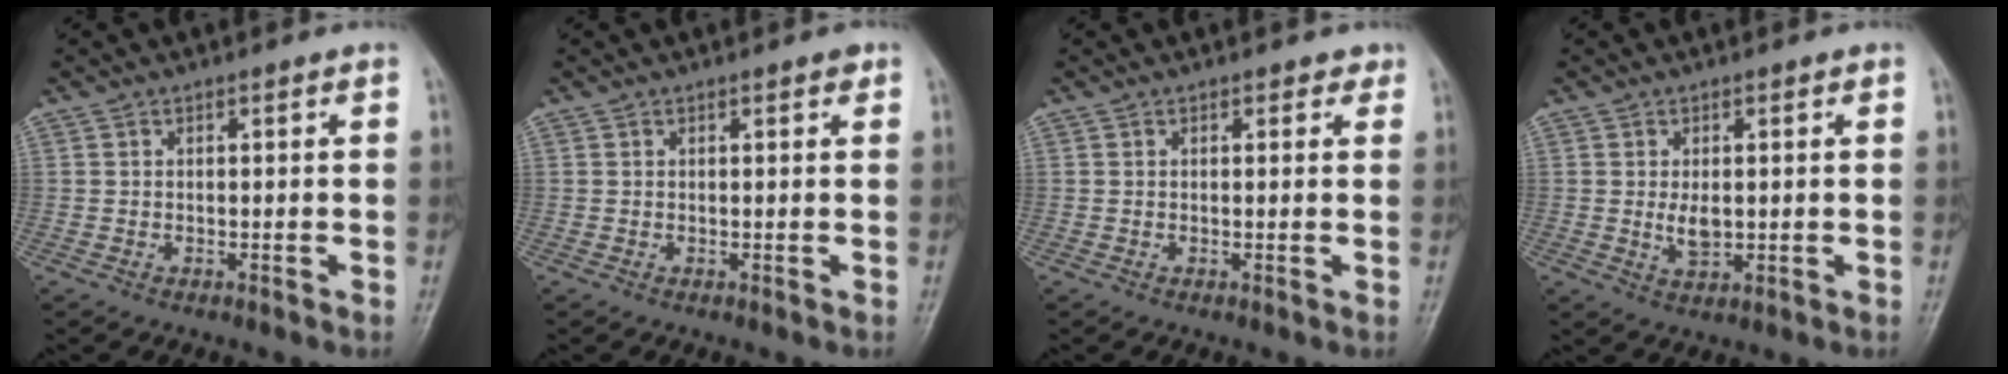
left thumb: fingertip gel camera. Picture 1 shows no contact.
{"total": 1.0, "force": [0.6, 0.4, 0.7], "torque": [-0.008, -0.001, 0.005]}
{"total": 1.3, "force": [0.9, 0.9, 0.5], "torque": [0.008, -0.003, 0.004]}
{"total": 3.4, "force": [0.2, 2.1, 2.7], "torque": [-0.044, -0.008, 0.008]}